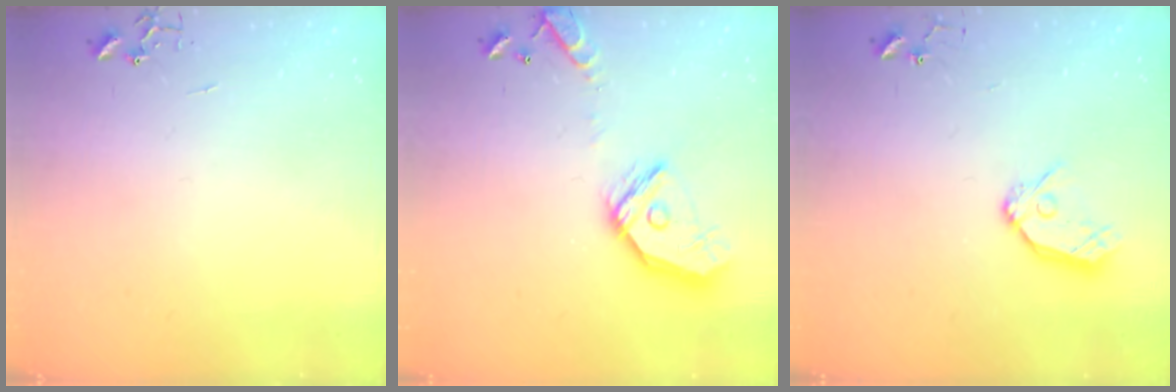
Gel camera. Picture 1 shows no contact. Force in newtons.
{"total": 16.2, "press": 16.1, "slide": 2.1}
{"total": 11.0, "press": 10.9, "slide": 1.1}